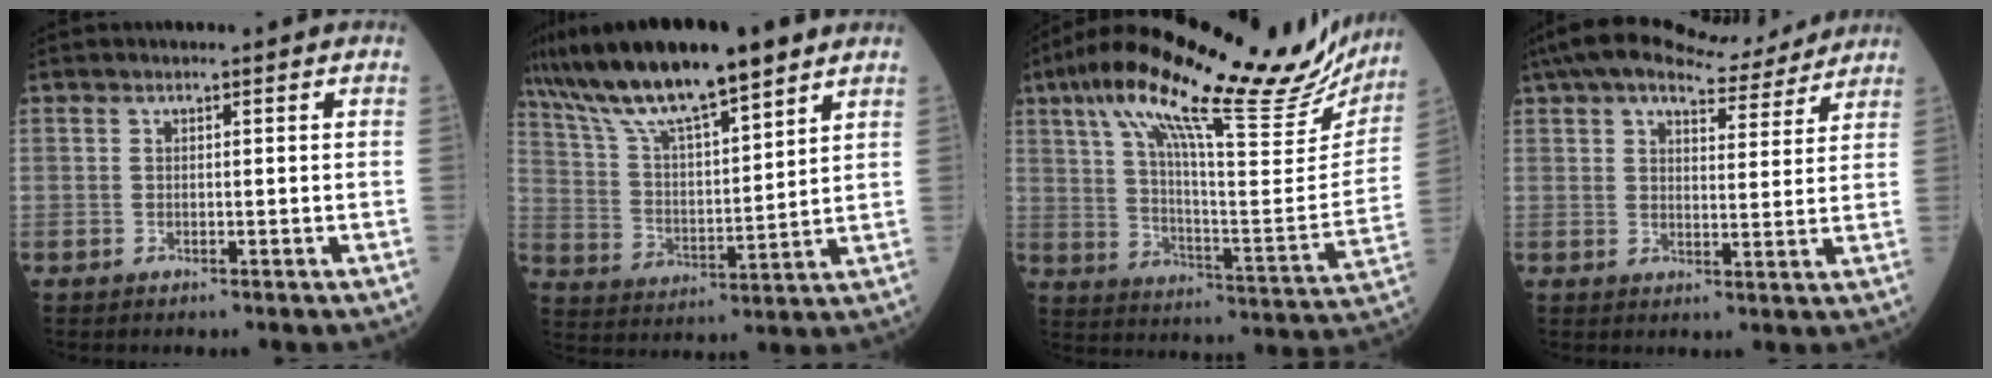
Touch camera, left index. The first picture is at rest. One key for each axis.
{"total": 16.2, "fx": 12.4, "fy": 2.5, "fz": 10.1, "tx": -0.186, "ty": 0.018, "tz": 0.225}
{"total": 30.1, "fx": 22.4, "fy": 5.8, "fz": 19.3, "tx": -0.305, "ty": 0.014, "tz": 0.310}
{"total": 14.5, "fx": 12.8, "fy": 3.3, "fz": 5.9, "tx": -0.088, "ty": 0.031, "tz": 0.178}